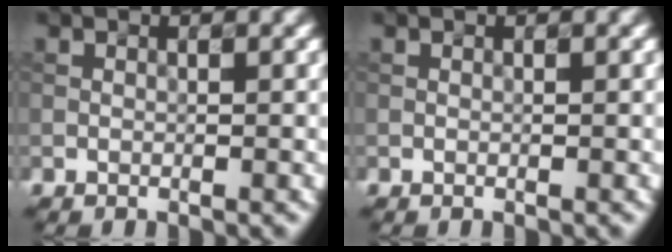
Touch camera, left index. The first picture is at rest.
{"total": 0.0}